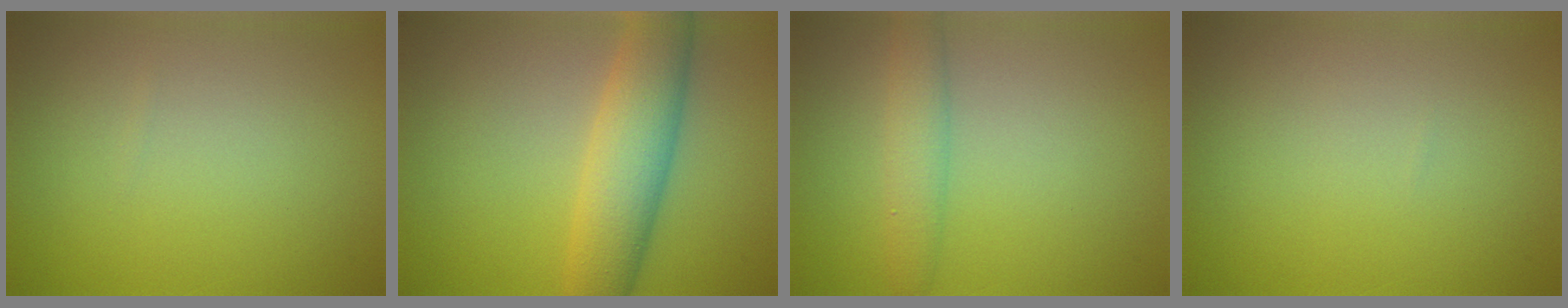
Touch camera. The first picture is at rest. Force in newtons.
{"total": 6.4, "press": 6.4, "slide": 0.1}
{"total": 2.7, "press": 2.7, "slide": 0.2}
{"total": 0.0}